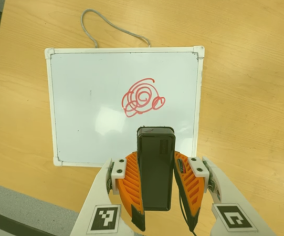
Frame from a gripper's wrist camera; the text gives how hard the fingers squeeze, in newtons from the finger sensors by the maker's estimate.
{"total": 4.8, "left": 3.3, "right": 6.4}